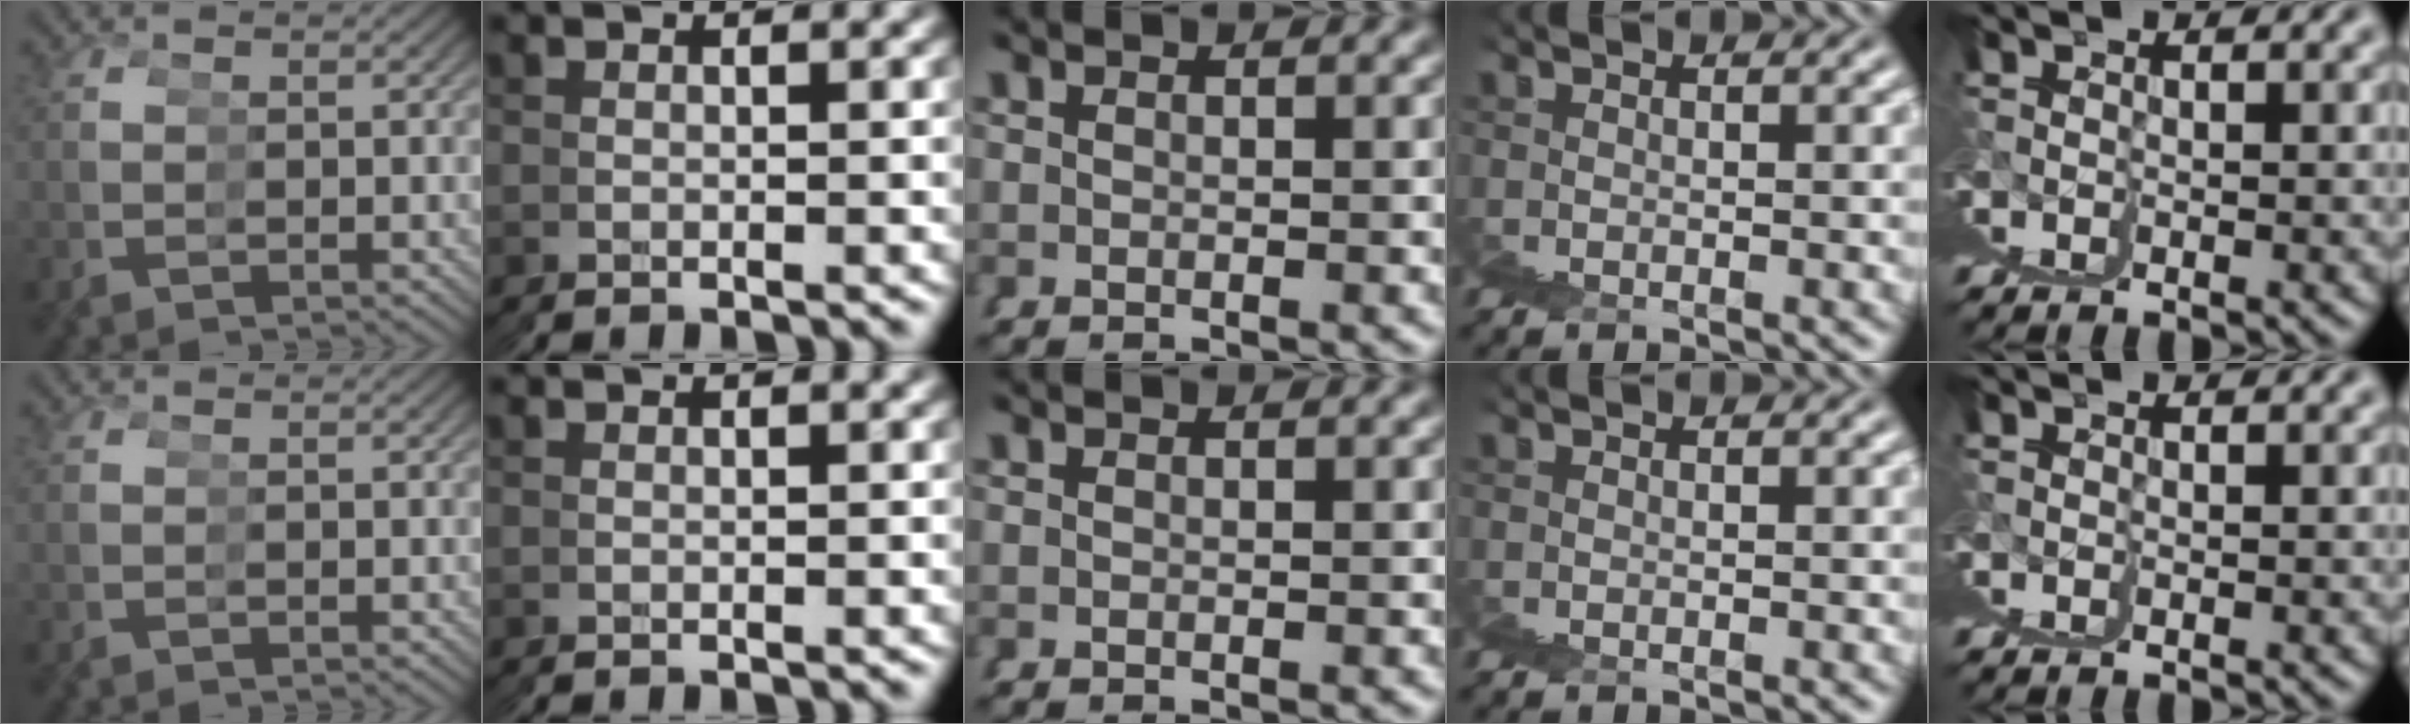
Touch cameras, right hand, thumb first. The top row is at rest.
{}